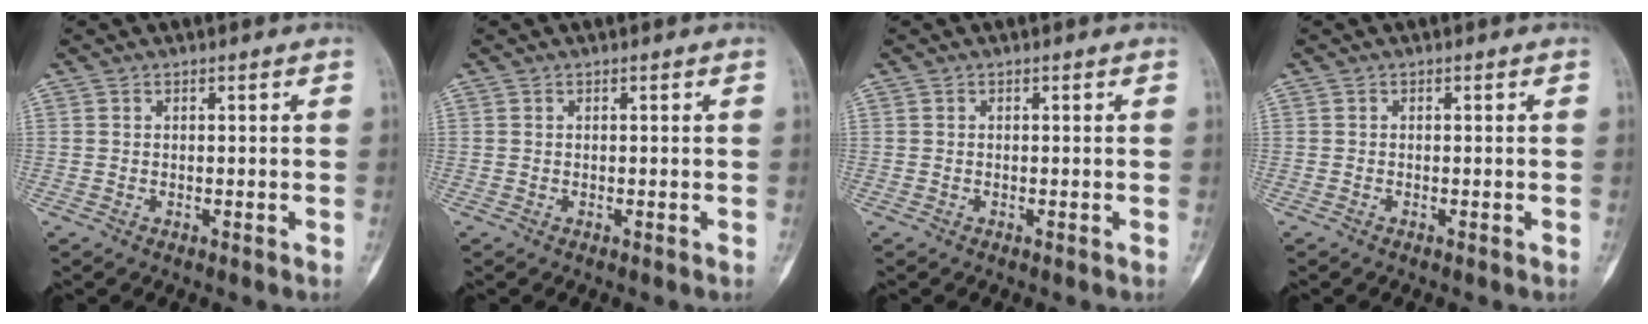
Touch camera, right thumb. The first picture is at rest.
{"total": 0.0}
{"total": 0.0}
{"total": 0.0}